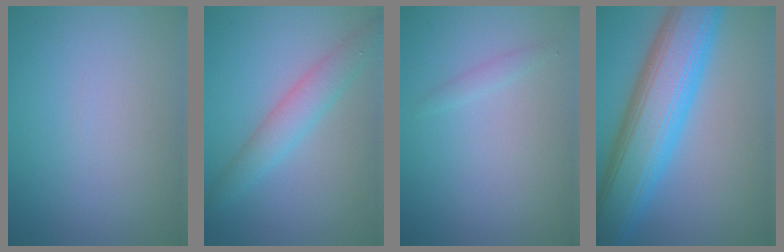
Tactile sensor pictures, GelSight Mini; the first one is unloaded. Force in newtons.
{"total": 3.3, "press": 3.3, "slide": 0.0}
{"total": 0.8, "press": 0.8, "slide": 0.1}
{"total": 11.0, "press": 11.0, "slide": 0.1}